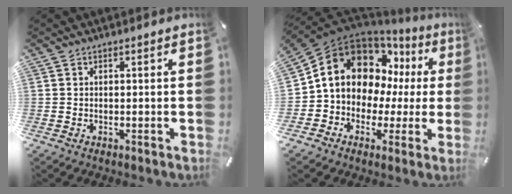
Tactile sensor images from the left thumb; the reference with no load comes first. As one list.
[{"total": 15.8, "force": [4.2, 12.9, 8.0], "torque": [-0.153, -0.020, 0.081]}]